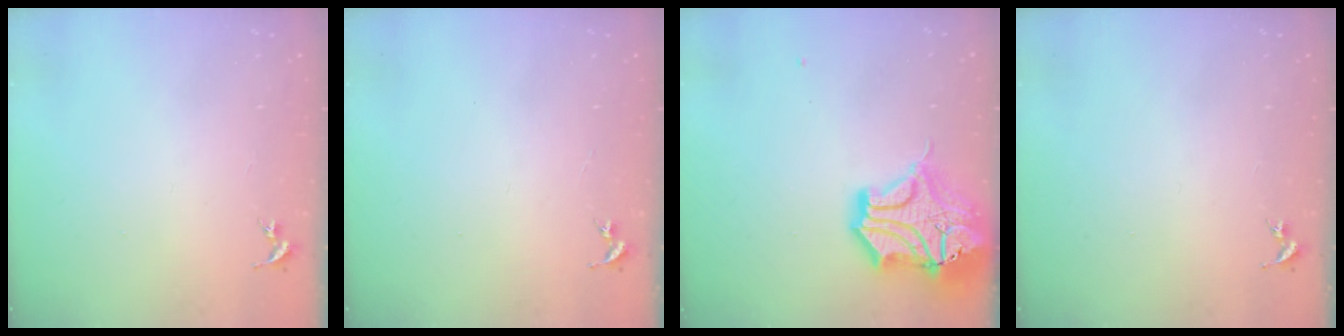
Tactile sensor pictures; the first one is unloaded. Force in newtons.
{"total": 0.0}
{"total": 18.3, "press": 18.2, "slide": 2.4}
{"total": 0.0}